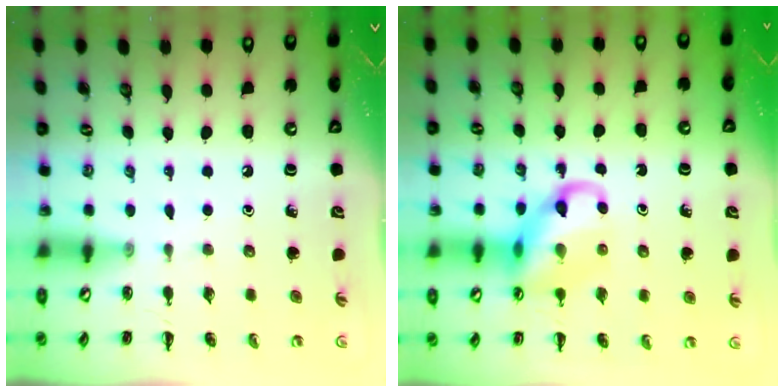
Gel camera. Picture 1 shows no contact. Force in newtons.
{"total": 11.8, "press": 11.7, "slide": 1.6}